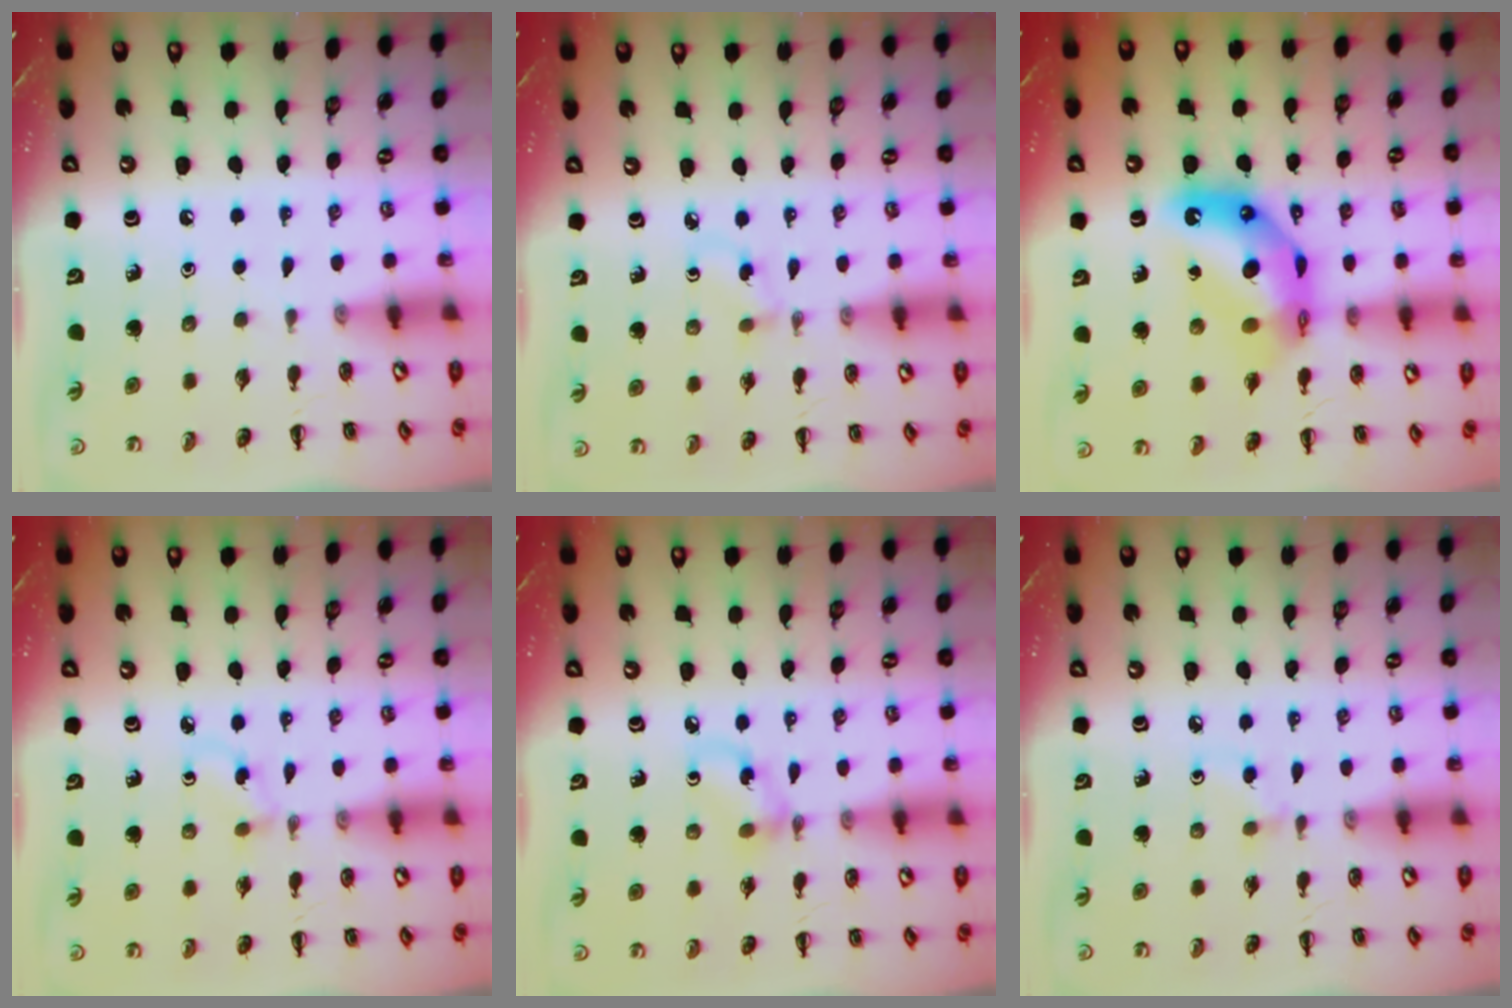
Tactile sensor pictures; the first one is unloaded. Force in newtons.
{"total": 2.3, "press": 2.0, "slide": 1.1}
{"total": 14.0, "press": 13.4, "slide": 3.9}
{"total": 2.6, "press": 2.3, "slide": 1.1}
{"total": 4.4, "press": 4.3, "slide": 0.6}
{"total": 2.6, "press": 2.4, "slide": 1.0}